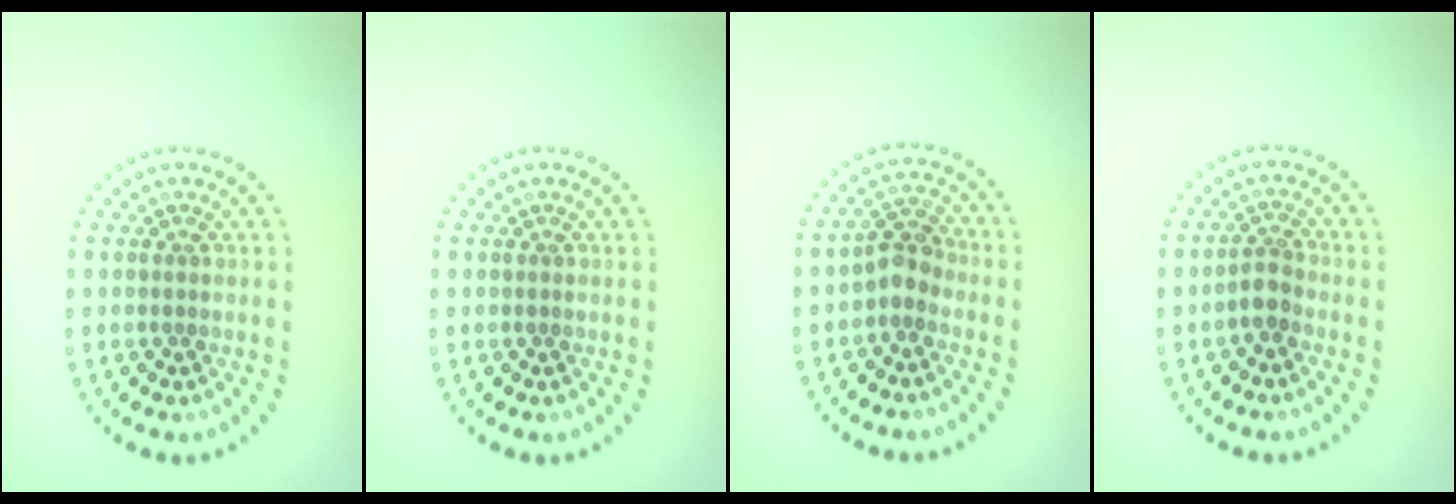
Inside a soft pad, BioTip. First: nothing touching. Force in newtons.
{"total": 0.0}
{"total": 2.6, "press": 2.4, "slide": 1.2}
{"total": 1.9, "press": 1.6, "slide": 1.0}